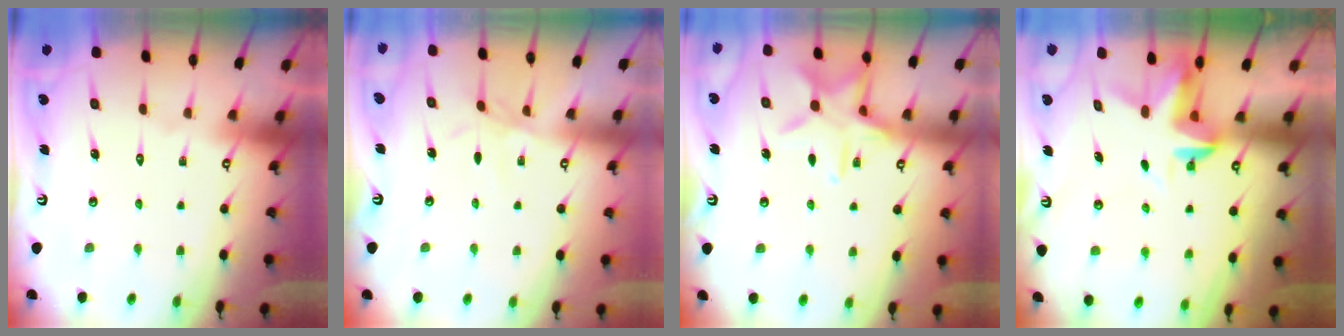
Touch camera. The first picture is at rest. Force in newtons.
{"total": 3.3, "press": 3.2, "slide": 0.5}
{"total": 12.1, "press": 12.0, "slide": 0.8}
{"total": 3.1, "press": 3.0, "slide": 0.4}